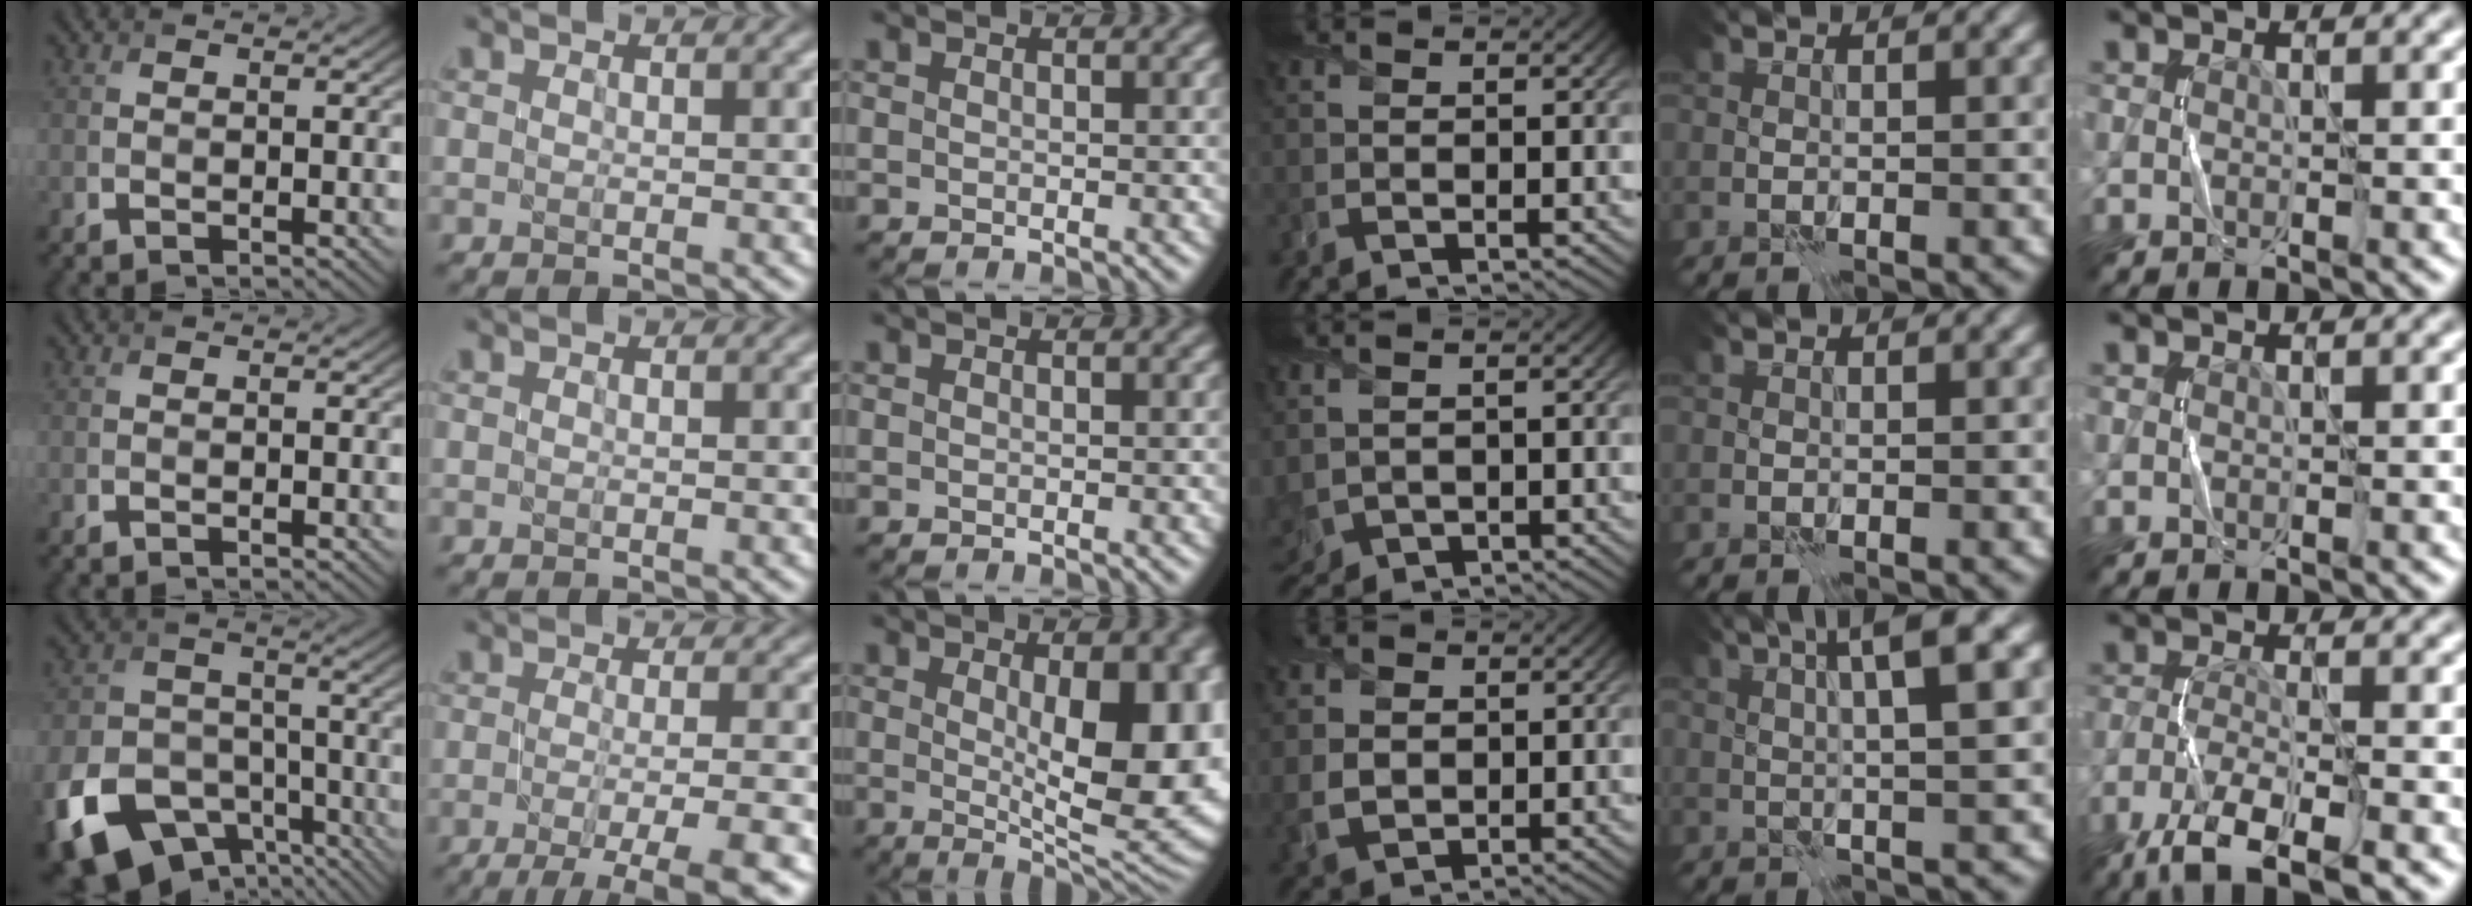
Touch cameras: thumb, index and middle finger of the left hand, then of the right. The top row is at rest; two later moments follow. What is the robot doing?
{"motion": "fold", "object": "shorts"}